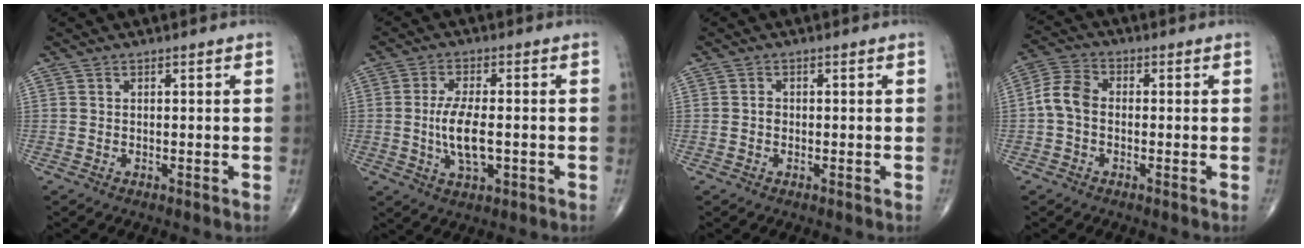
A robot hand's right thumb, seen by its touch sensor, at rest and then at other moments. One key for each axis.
{"total": 7.8, "fx": -1.0, "fy": 3.3, "fz": 7.0, "tx": -0.135, "ty": -0.003, "tz": -0.018}
{"total": 1.1, "fx": -0.2, "fy": 1.0, "fz": 0.6, "tx": -0.006, "ty": 0.003, "tz": -0.004}
{"total": 5.9, "fx": -0.7, "fy": 4.2, "fz": 4.1, "tx": -0.077, "ty": 0.018, "tz": -0.027}